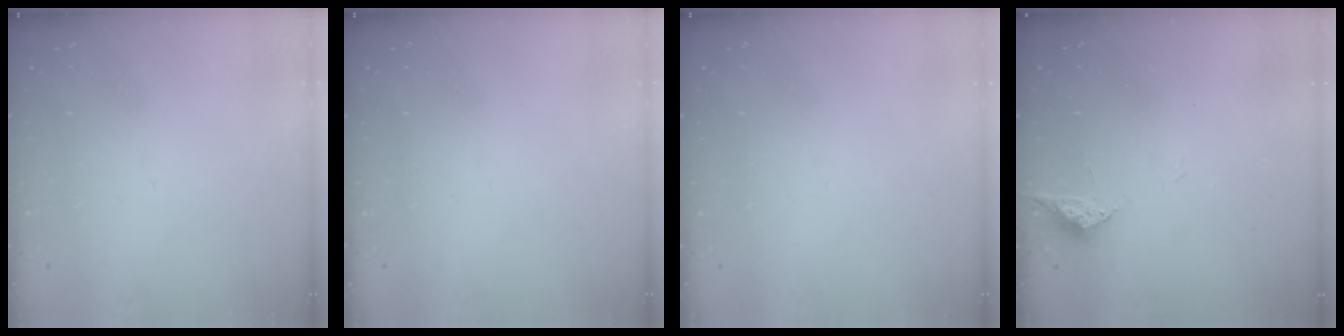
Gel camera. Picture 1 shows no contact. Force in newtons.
{"total": 0.0}
{"total": 0.0}
{"total": 3.8, "press": 3.8, "slide": 0.6}